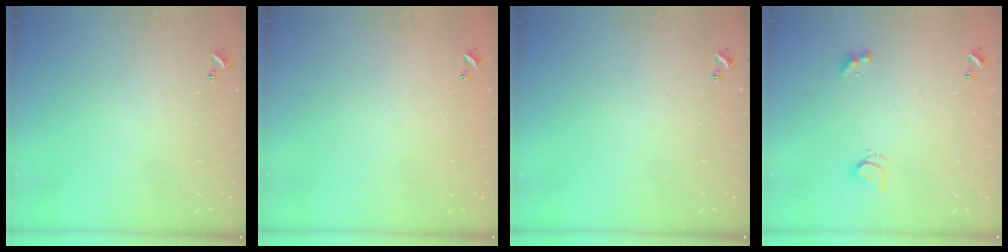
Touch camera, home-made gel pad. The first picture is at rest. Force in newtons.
{"total": 2.8, "press": 2.8, "slide": 0.1}
{"total": 0.0}
{"total": 2.5, "press": 2.4, "slide": 0.6}